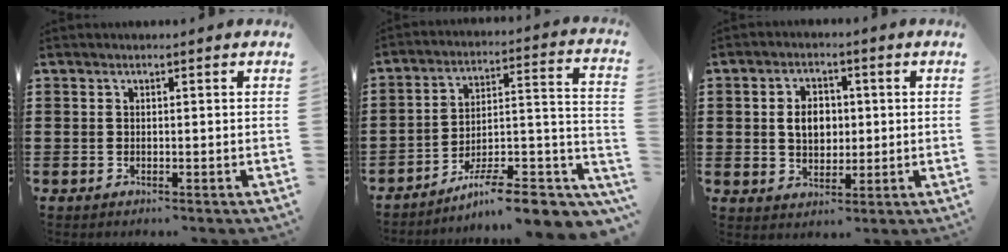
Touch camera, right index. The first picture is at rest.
{"total": 9.4, "force": [-7.1, 2.4, 5.8], "torque": [-0.080, 0.015, -0.129]}
{"total": 4.9, "force": [0.3, 3.4, 3.4], "torque": [-0.059, 0.007, -0.002]}